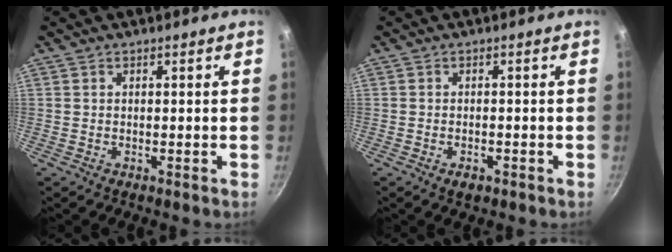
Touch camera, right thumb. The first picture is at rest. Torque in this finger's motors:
{"motor_torque": [-0.94, -0.13, -0.59, 0.33, 0.05]}